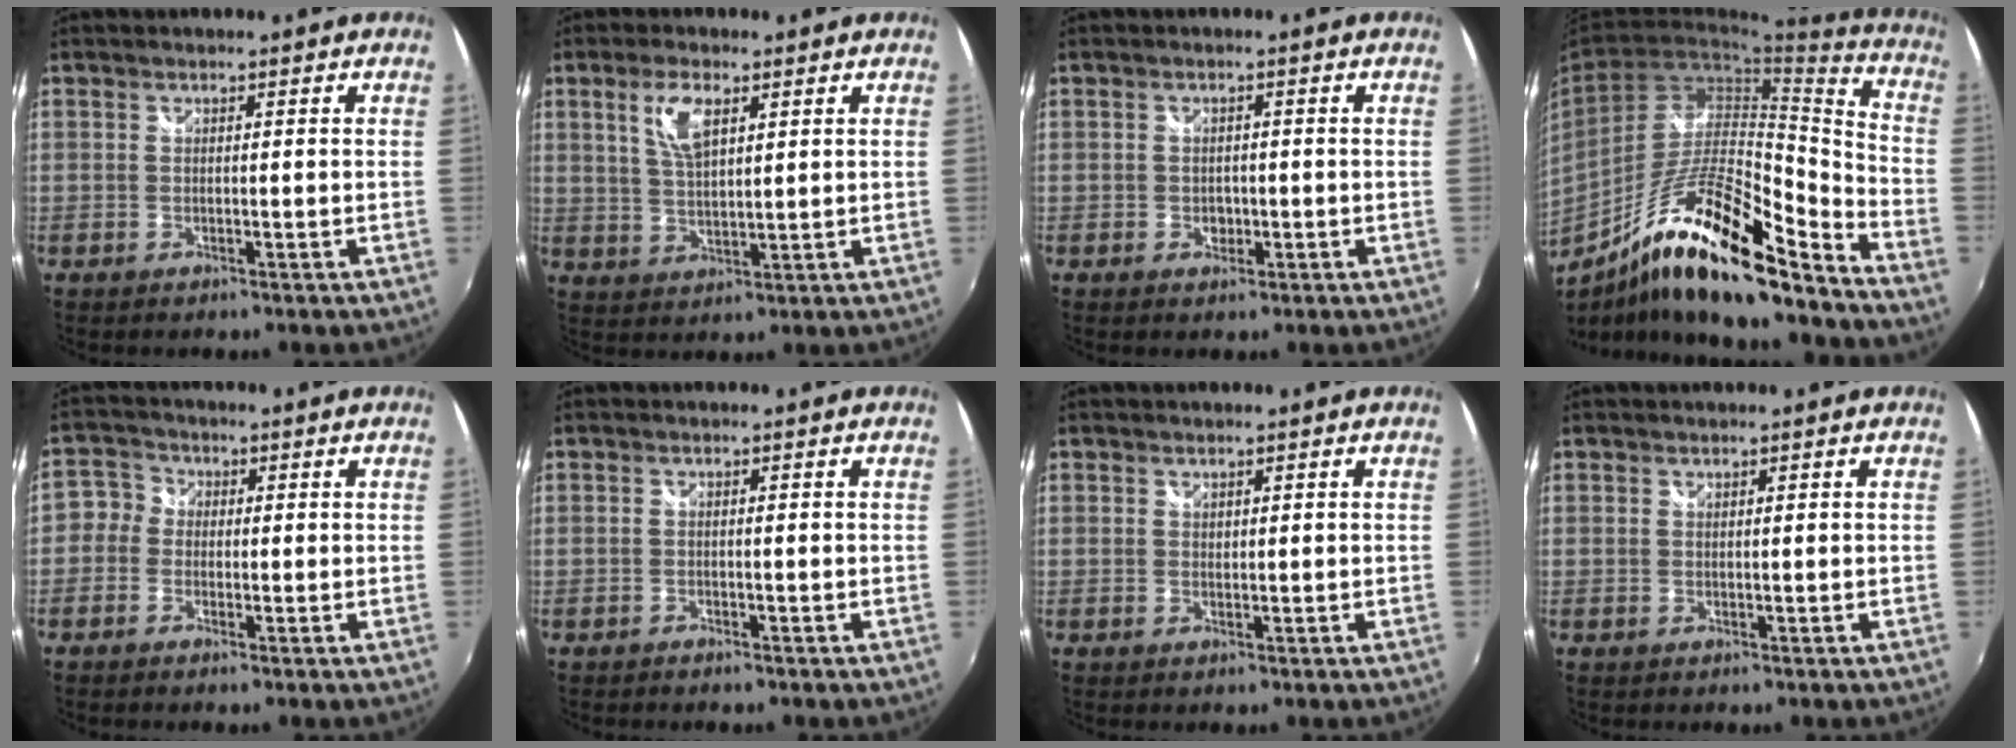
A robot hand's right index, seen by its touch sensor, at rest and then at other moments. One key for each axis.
{"total": 6.3, "fx": 2.9, "fy": 2.5, "fz": 5.1, "tx": -0.096, "ty": 0.004, "tz": 0.058}
{"total": 2.0, "fx": -0.6, "fy": 1.7, "fz": 0.8, "tx": -0.013, "ty": 0.000, "tz": -0.007}
{"total": 20.9, "fx": -13.8, "fy": 4.1, "fz": 15.2, "tx": -0.258, "ty": -0.010, "tz": -0.251}
{"total": 4.1, "fx": -1.3, "fy": 3.7, "fz": 0.9, "tx": -0.013, "ty": 0.009, "tz": -0.039}
{"total": 1.0, "fx": -0.8, "fy": 0.3, "fz": 0.3, "tx": -0.009, "ty": -0.005, "tz": -0.016}
{"total": 0.6, "fx": 0.5, "fy": 0.4, "fz": 0.0, "tx": 0.000, "ty": 0.000, "tz": 0.008}
{"total": 0.0}